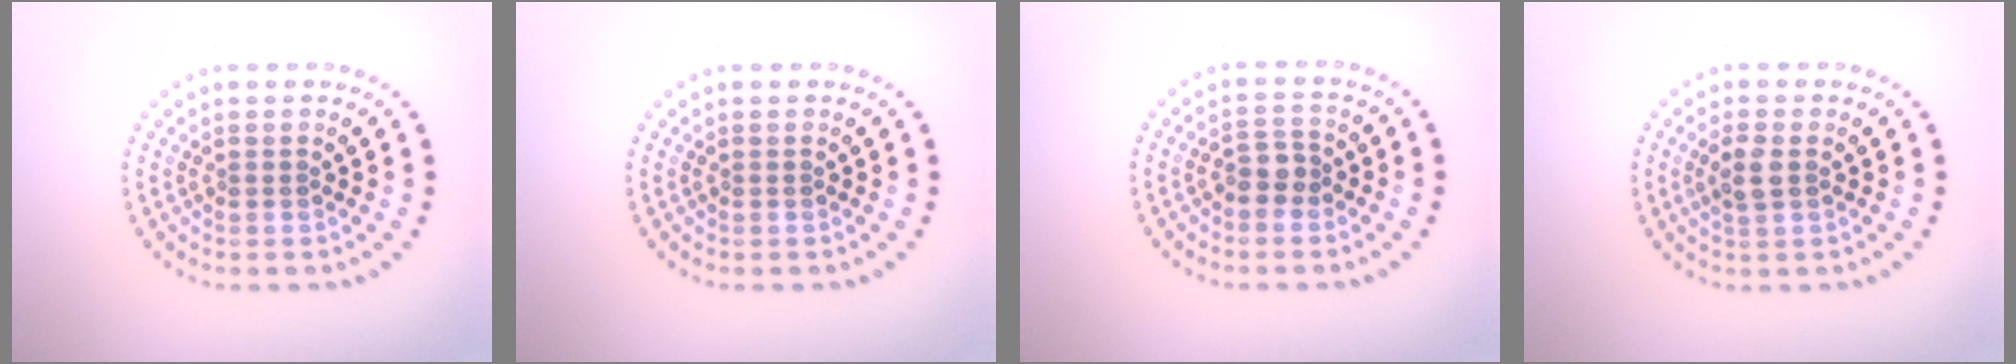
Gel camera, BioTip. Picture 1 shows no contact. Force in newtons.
{"total": 0.0}
{"total": 2.0, "press": 1.8, "slide": 0.9}
{"total": 2.1, "press": 2.0, "slide": 0.5}